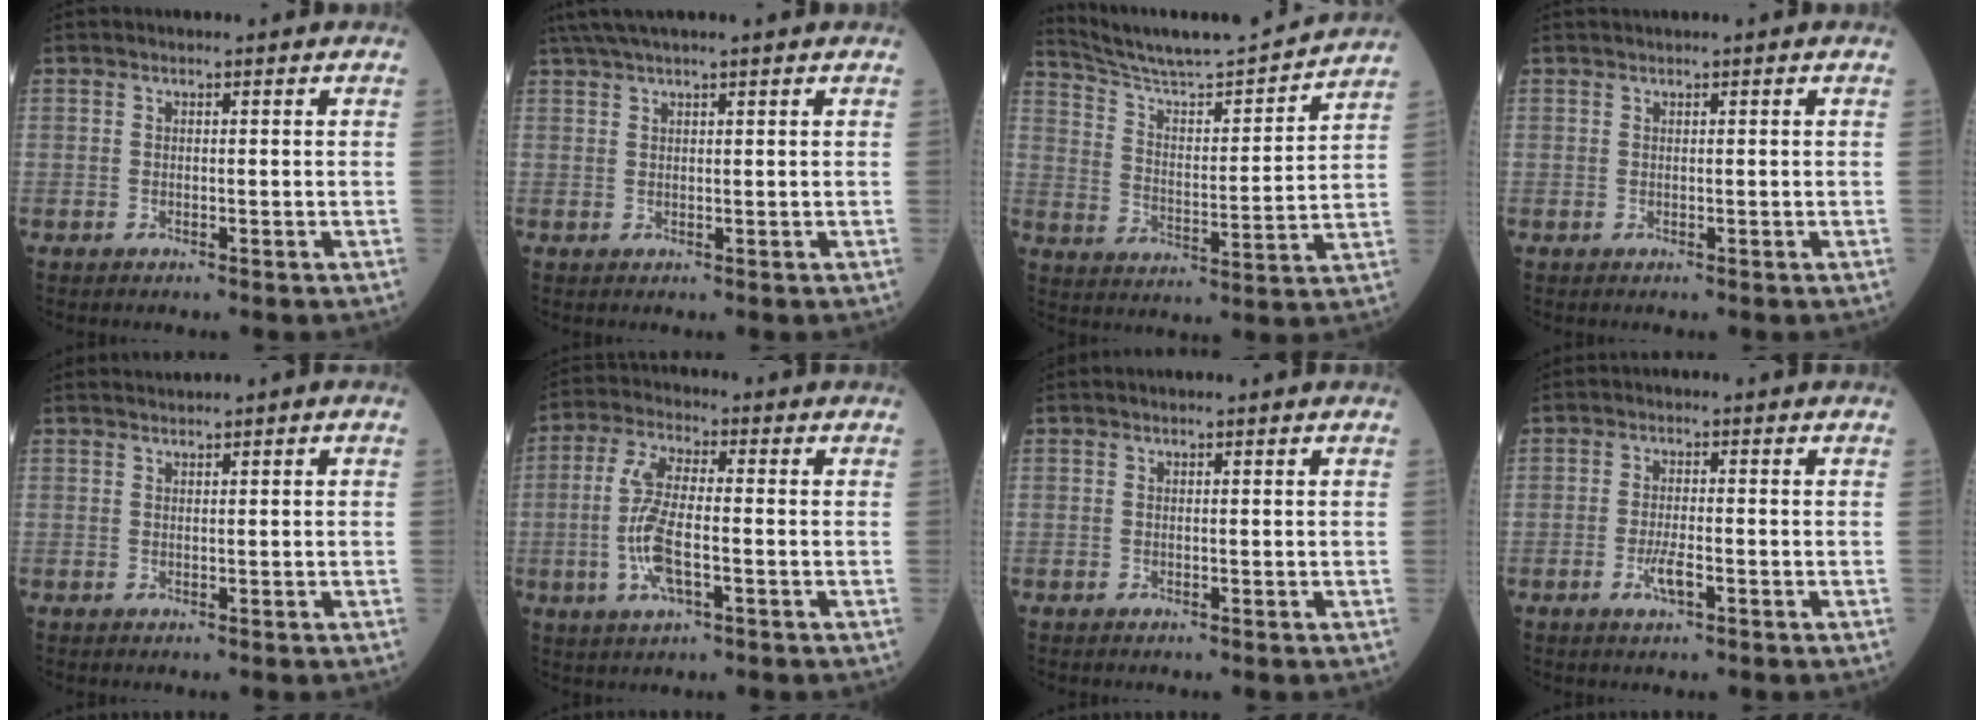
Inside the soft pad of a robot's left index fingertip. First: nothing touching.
{"total": 6.1, "force": [5.0, -0.6, 3.3], "torque": [-0.057, 0.038, 0.089]}
{"total": 17.2, "force": [16.4, -0.7, 5.1], "torque": [-0.099, -0.017, 0.253]}
{"total": 0.6, "force": [0.5, -0.2, 0.2], "torque": [-0.011, 0.009, 0.016]}
{"total": 0.7, "force": [0.6, -0.1, 0.3], "torque": [-0.007, 0.011, 0.017]}
{"total": 8.6, "force": [-1.9, 2.2, 8.1], "torque": [-0.177, -0.004, -0.040]}
{"total": 0.0}
{"total": 3.1, "force": [-1.4, 0.6, 2.7], "torque": [-0.058, -0.002, -0.024]}